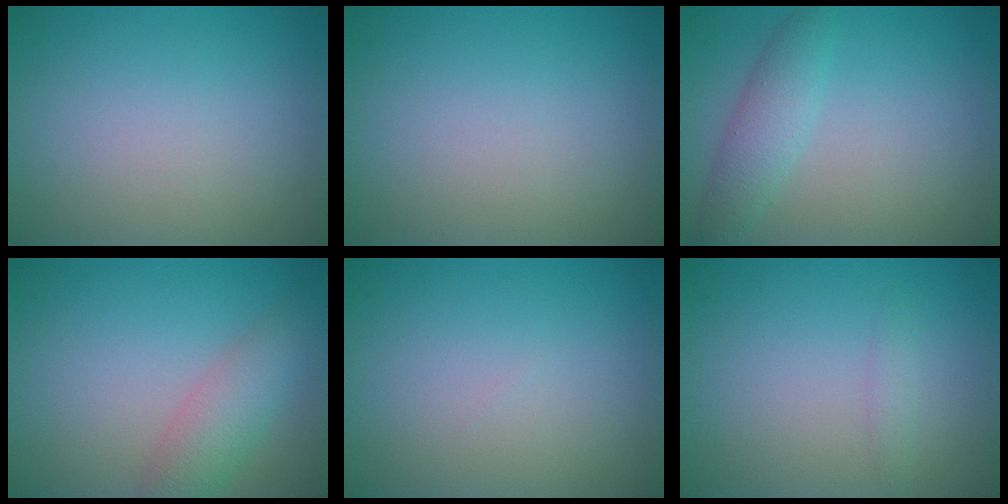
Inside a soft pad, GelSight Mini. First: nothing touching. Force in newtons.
{"total": 0.0}
{"total": 2.9, "press": 2.9, "slide": 0.2}
{"total": 3.6, "press": 3.6, "slide": 0.2}
{"total": 0.0}
{"total": 1.0, "press": 1.0, "slide": 0.0}